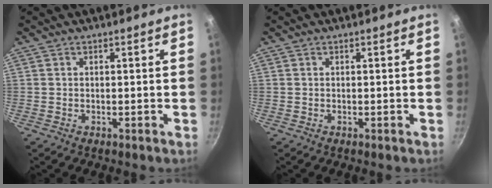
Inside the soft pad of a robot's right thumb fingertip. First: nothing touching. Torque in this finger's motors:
{"motor_torque": [0.00, 0.00, 0.00, 0.00, 0.00]}